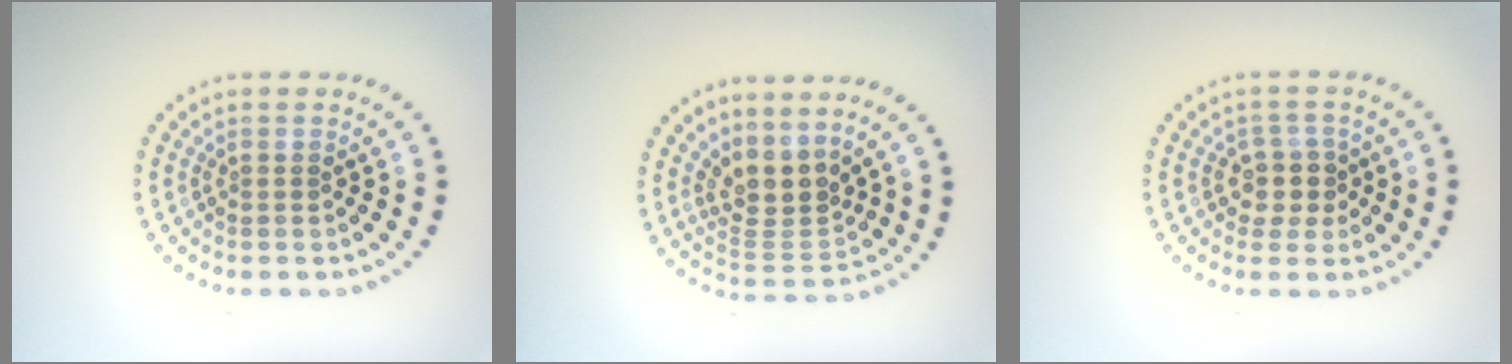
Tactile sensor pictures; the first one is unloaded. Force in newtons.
{"total": 3.5, "press": 2.5, "slide": 2.3}
{"total": 2.4, "press": 2.1, "slide": 1.2}